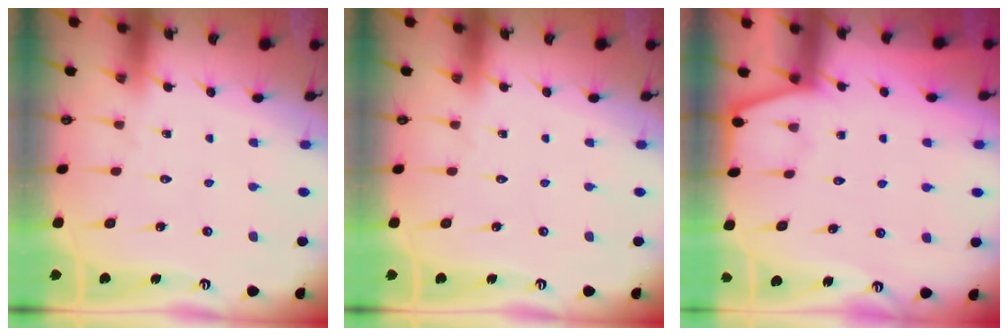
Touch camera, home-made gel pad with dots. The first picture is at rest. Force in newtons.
{"total": 0.0}
{"total": 2.3, "press": 2.3, "slide": 0.2}